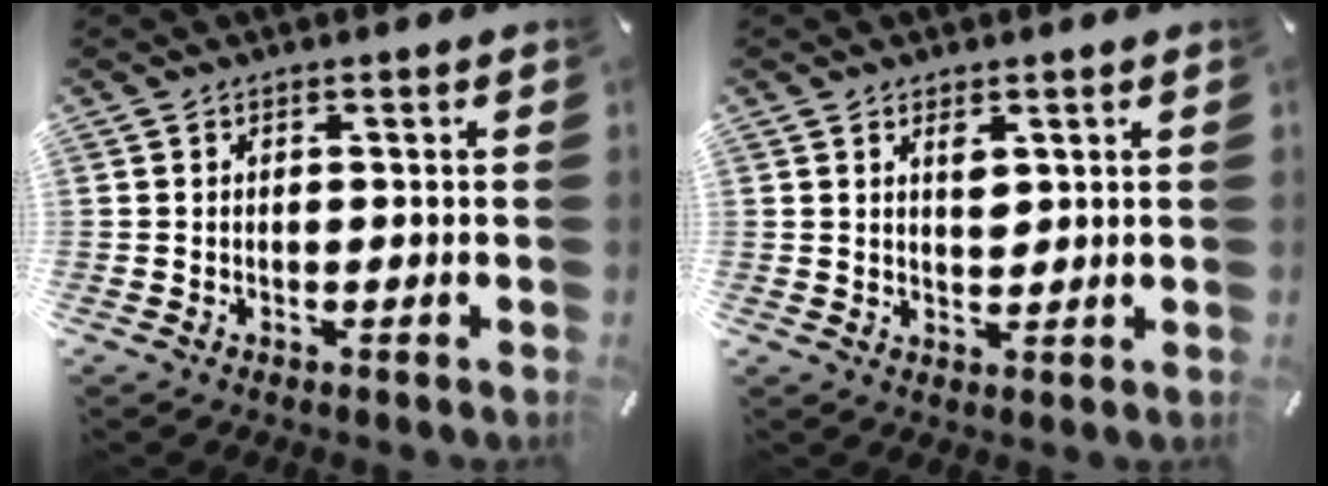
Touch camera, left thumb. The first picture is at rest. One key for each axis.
{"total": 3.0, "fx": 1.5, "fy": 1.7, "fz": 1.9, "tx": -0.026, "ty": -0.005, "tz": 0.023}